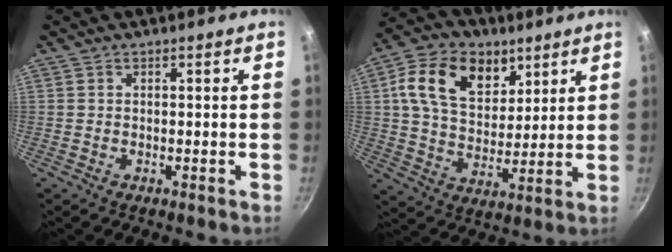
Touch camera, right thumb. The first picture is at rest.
{"total": 15.9, "force": [6.7, 10.9, 9.4], "torque": [-0.140, -0.020, 0.109]}